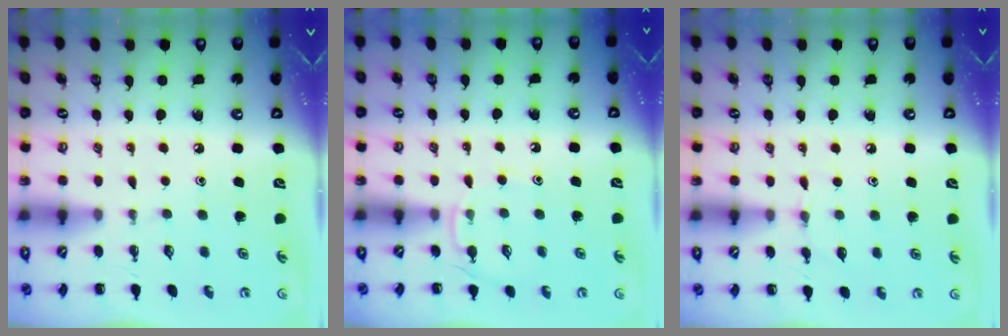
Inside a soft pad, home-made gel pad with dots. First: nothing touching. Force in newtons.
{"total": 5.4, "press": 5.2, "slide": 1.4}
{"total": 4.6, "press": 4.4, "slide": 1.5}